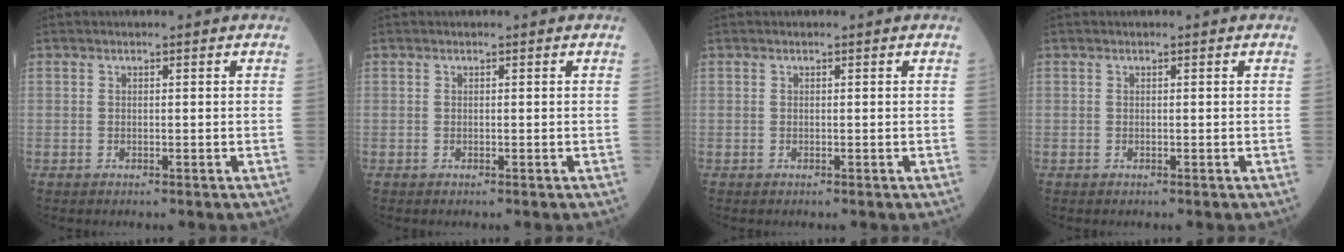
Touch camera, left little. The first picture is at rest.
{"total": 0.0}
{"total": 0.0}
{"total": 0.0}